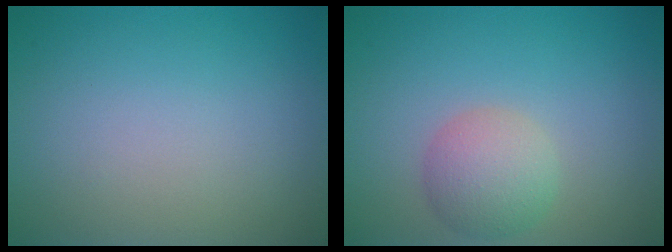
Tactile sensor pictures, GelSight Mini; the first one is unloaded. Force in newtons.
{"total": 3.4, "press": 3.4, "slide": 0.3}